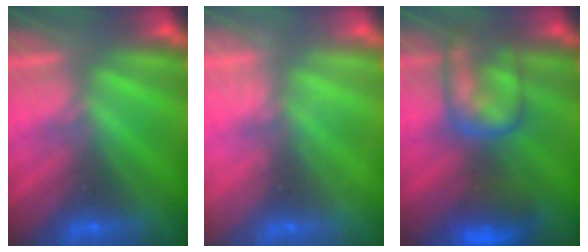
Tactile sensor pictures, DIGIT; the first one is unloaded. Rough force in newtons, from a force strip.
{"total": 2.0}
{"total": 7.6}